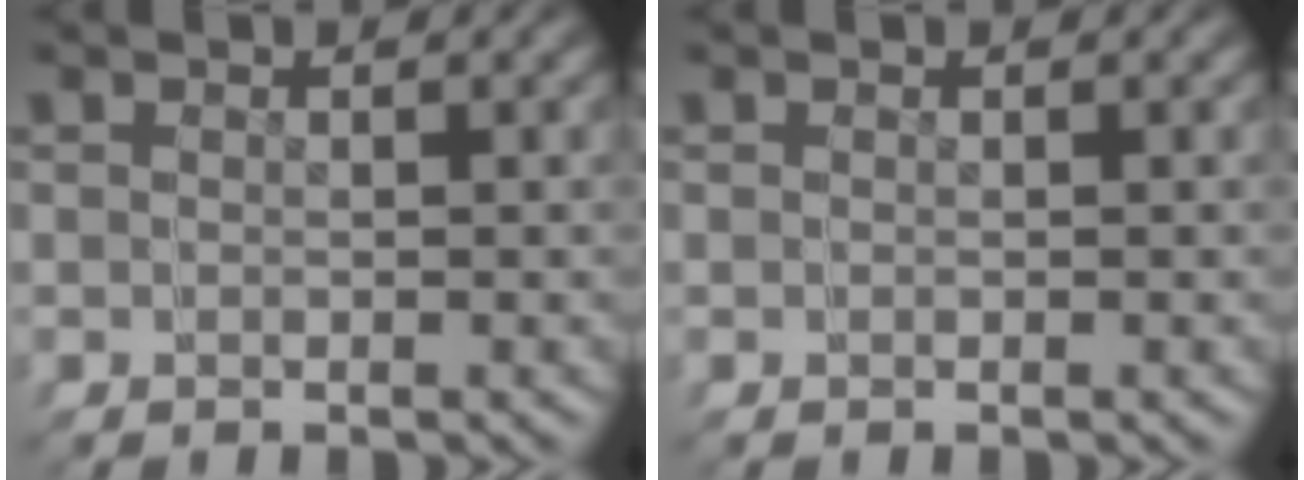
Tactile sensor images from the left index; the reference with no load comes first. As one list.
[{"total": 0.0}]